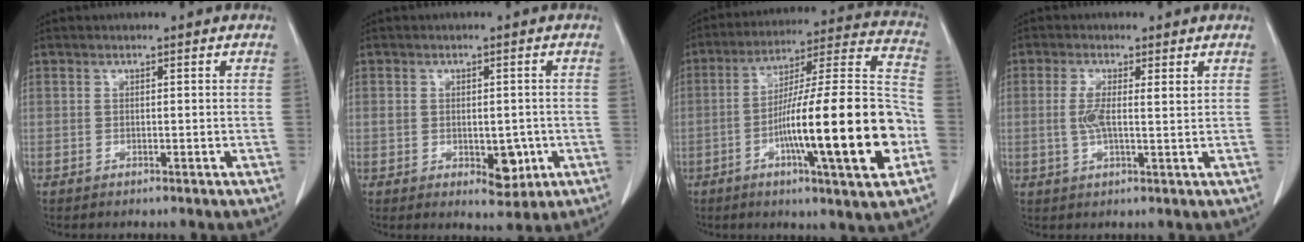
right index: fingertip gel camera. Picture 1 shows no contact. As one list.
[{"total": 5.5, "force": [-1.1, 3.2, 4.3], "torque": [-0.053, 0.002, -0.003]}, {"total": 22.8, "force": [-6.4, 1.6, 21.8], "torque": [-0.317, 0.005, -0.099]}, {"total": 4.4, "force": [1.0, 0.9, 4.2], "torque": [-0.084, 0.003, 0.017]}]